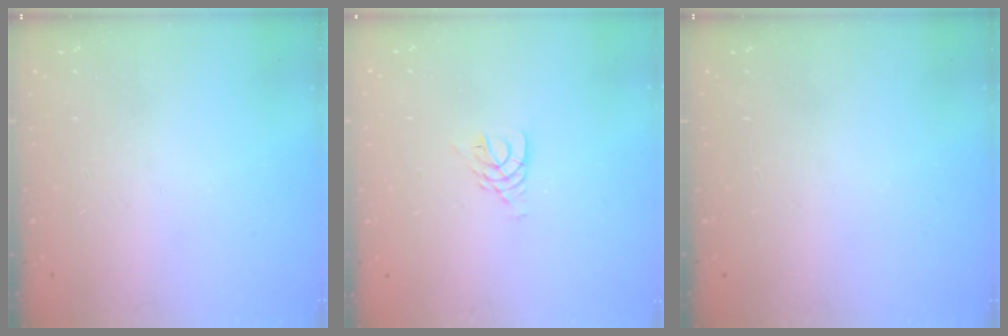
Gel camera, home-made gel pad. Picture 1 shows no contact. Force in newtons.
{"total": 4.4, "press": 4.4, "slide": 0.6}
{"total": 0.0}